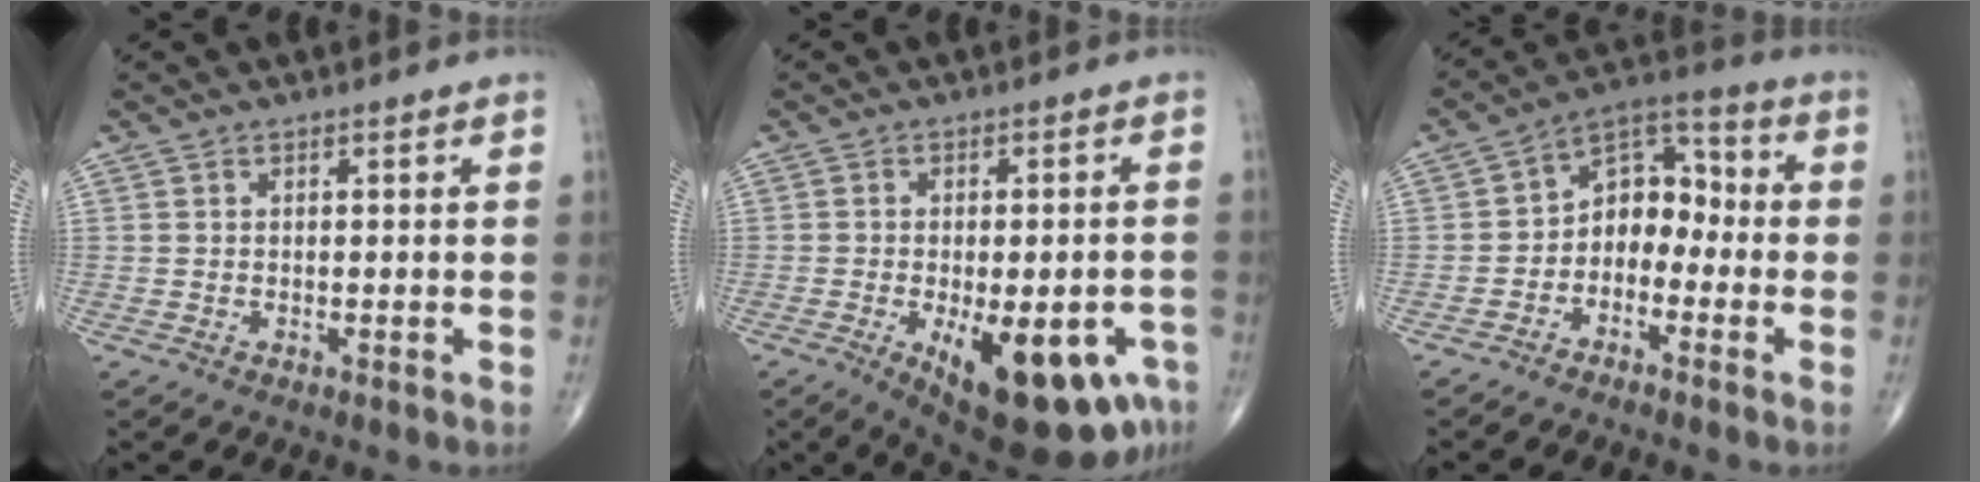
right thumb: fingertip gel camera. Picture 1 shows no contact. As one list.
[{"total": 19.0, "force": [-8.0, 7.9, 15.2], "torque": [-0.158, 0.004, -0.093]}, {"total": 9.1, "force": [-2.4, 6.6, 5.8], "torque": [-0.060, 0.053, -0.058]}]